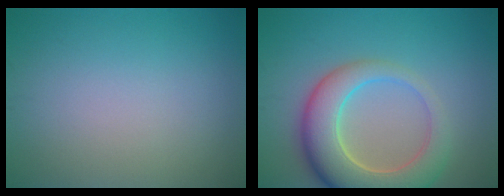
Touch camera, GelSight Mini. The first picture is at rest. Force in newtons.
{"total": 8.0, "press": 8.0, "slide": 0.6}